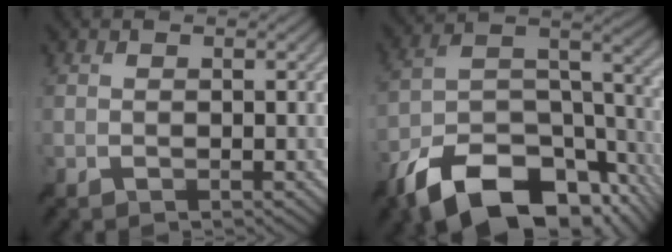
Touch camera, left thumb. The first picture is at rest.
{"total": 17.5, "force": [-11.7, 8.1, 10.2], "torque": [-0.222, -0.029, -0.183]}